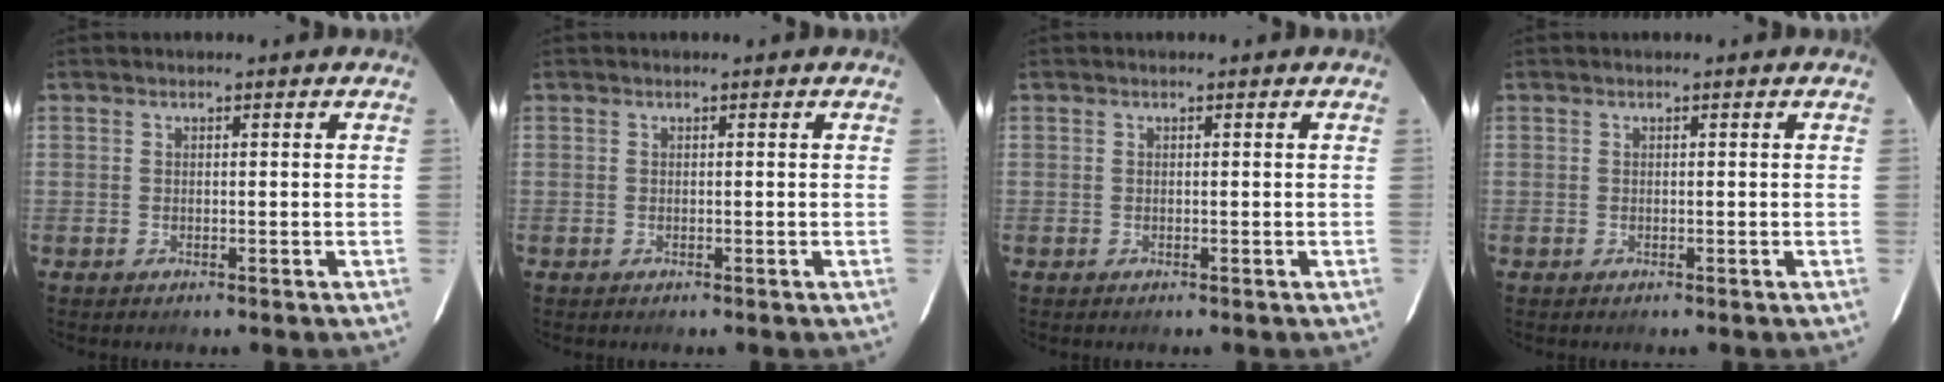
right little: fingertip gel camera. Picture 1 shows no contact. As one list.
[{"total": 0.0}, {"total": 0.0}, {"total": 0.0}]